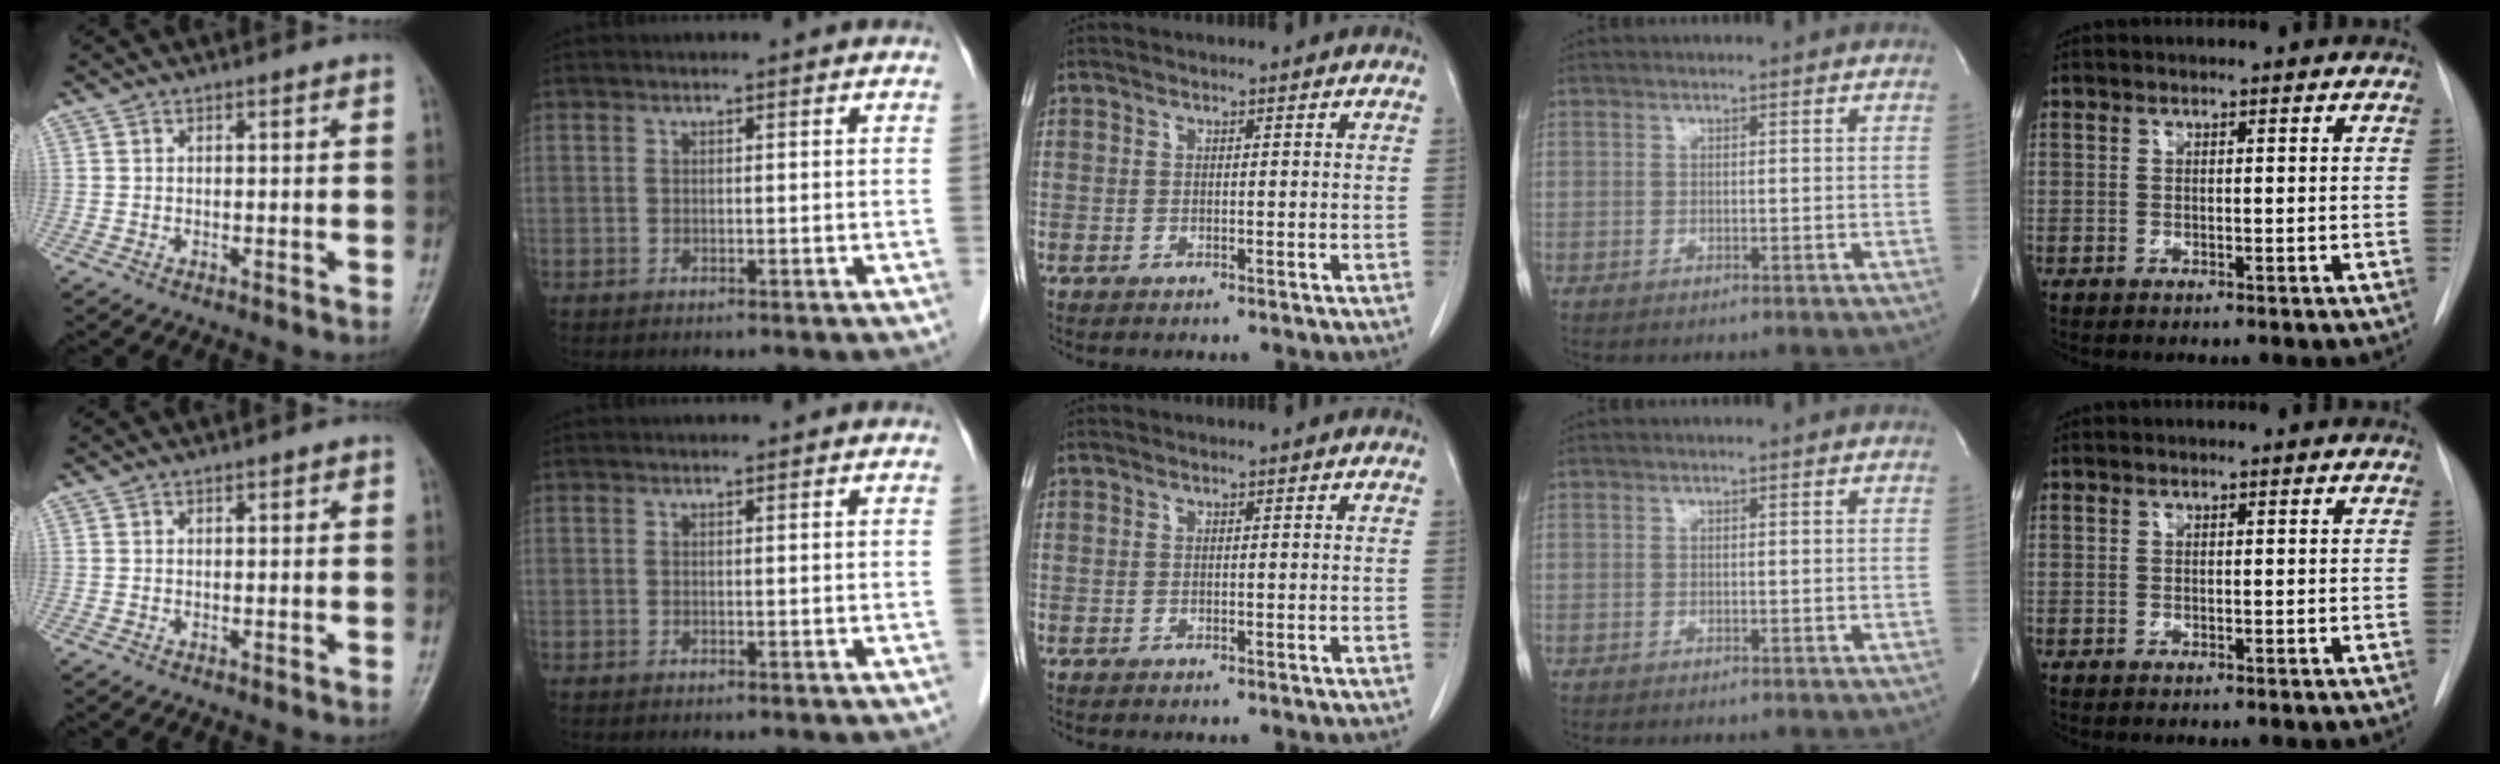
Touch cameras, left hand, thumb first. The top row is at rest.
{"thumb": {"total": 0.7, "force": [0.2, 0.3, 0.6], "torque": [-0.004, 0.002, 0.003]}}